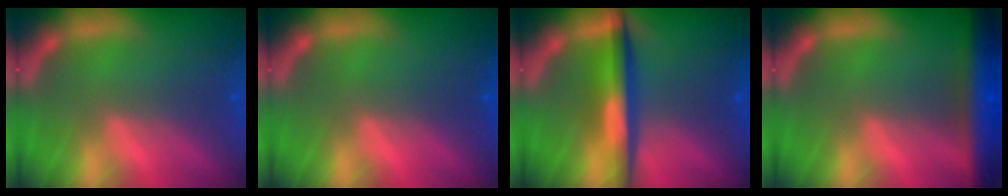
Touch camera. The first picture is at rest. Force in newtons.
{"total": 0.0}
{"total": 5.5}
{"total": 9.0}